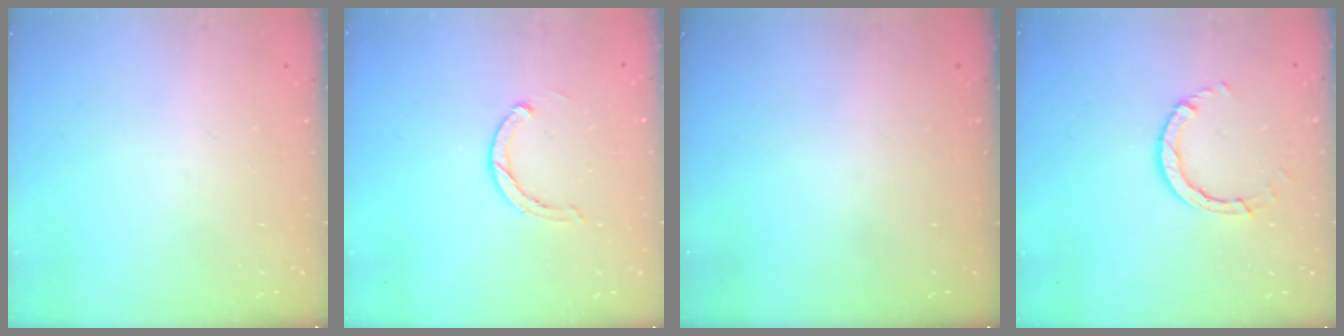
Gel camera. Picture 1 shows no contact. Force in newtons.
{"total": 2.8, "press": 2.8, "slide": 0.2}
{"total": 0.0}
{"total": 4.0, "press": 4.0, "slide": 0.4}